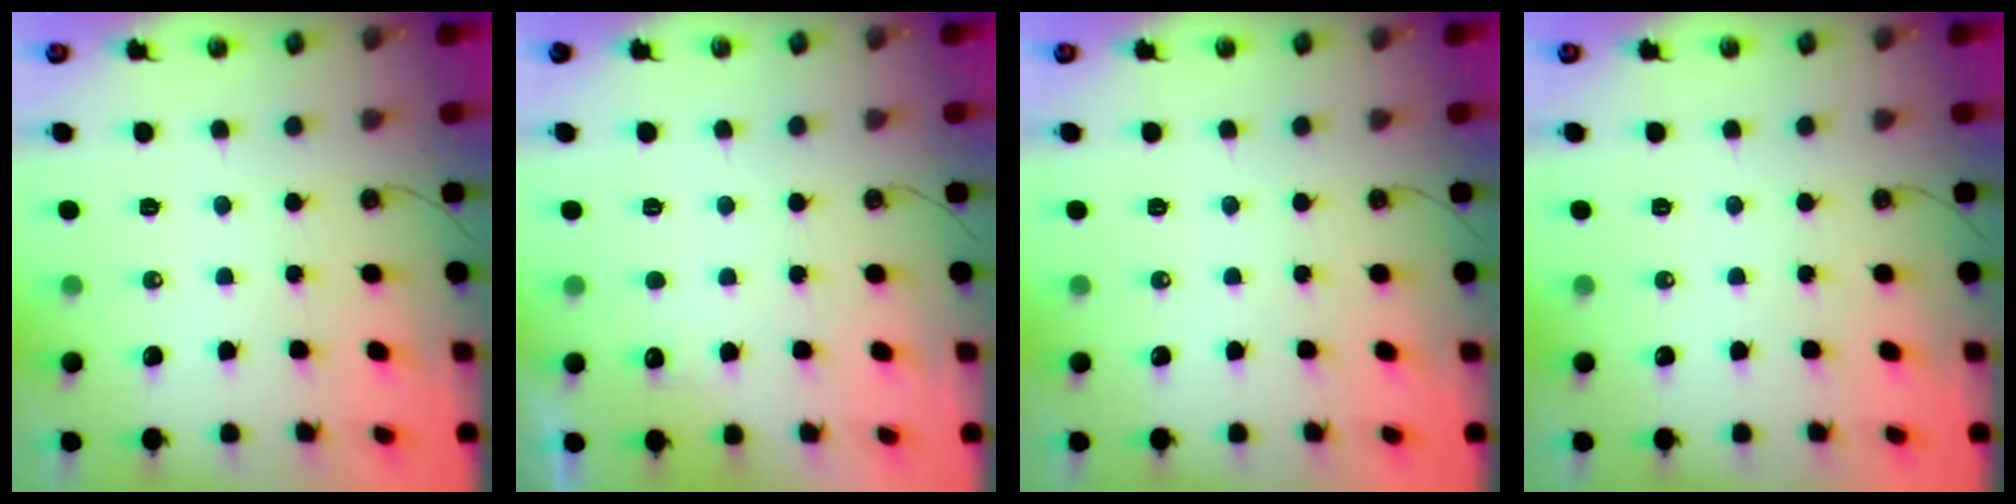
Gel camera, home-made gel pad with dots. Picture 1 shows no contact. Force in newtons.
{"total": 2.6, "press": 2.4, "slide": 1.0}
{"total": 0.0}
{"total": 0.0}